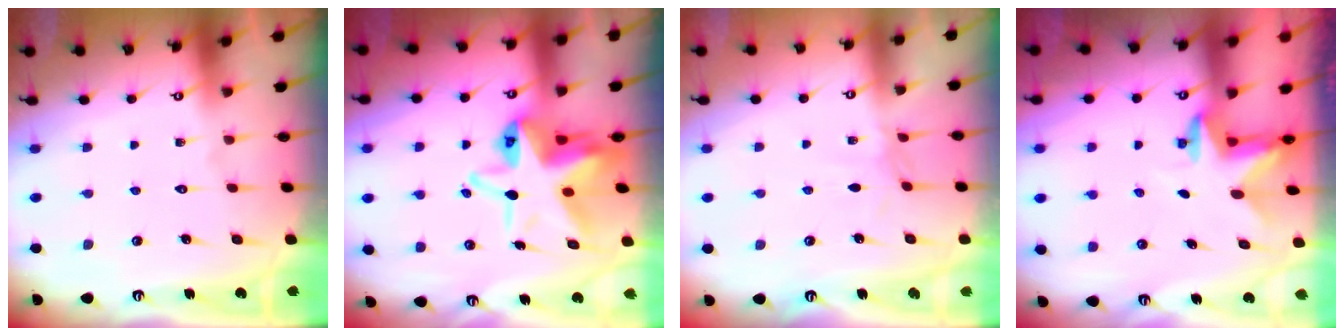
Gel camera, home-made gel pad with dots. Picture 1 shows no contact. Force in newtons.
{"total": 11.1, "press": 11.0, "slide": 0.9}
{"total": 2.1, "press": 2.1, "slide": 0.5}
{"total": 2.4, "press": 2.3, "slide": 0.4}